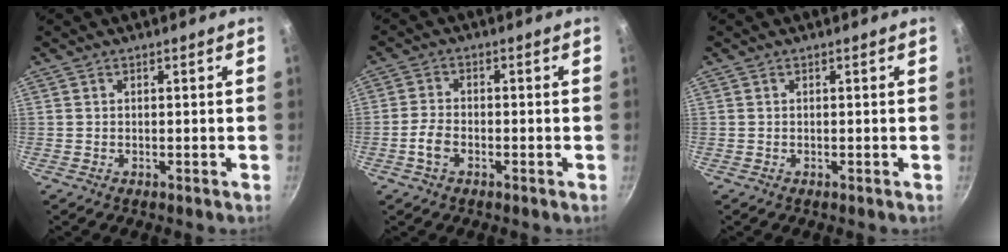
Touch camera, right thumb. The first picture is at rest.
{"total": 4.0, "force": [-1.6, 2.4, 2.7], "torque": [-0.058, 0.017, -0.034]}
{"total": 0.0}